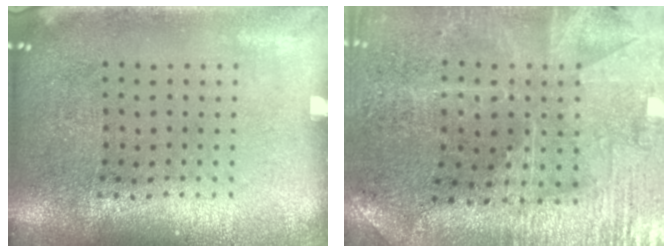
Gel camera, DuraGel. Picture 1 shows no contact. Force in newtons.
{"total": 1.4, "press": 1.3, "slide": 0.4}